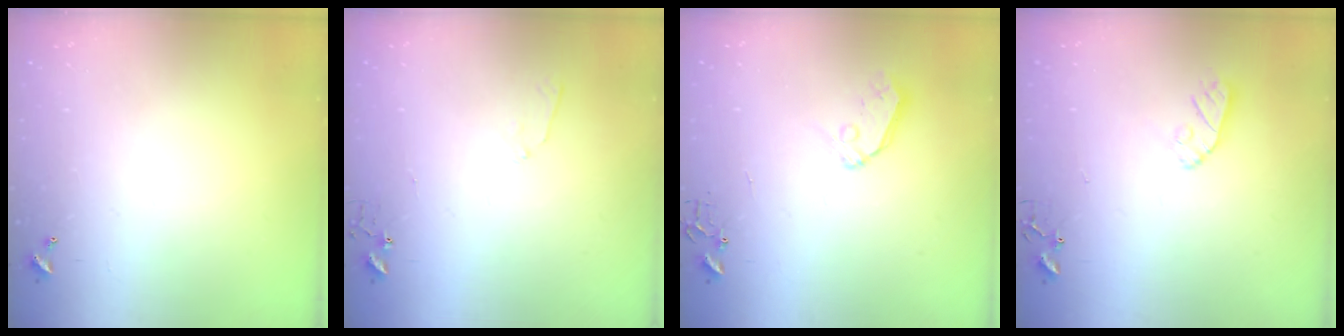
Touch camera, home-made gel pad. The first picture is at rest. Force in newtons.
{"total": 5.0, "press": 5.0, "slide": 0.7}
{"total": 6.9, "press": 6.9, "slide": 0.5}
{"total": 7.2, "press": 7.2, "slide": 0.4}